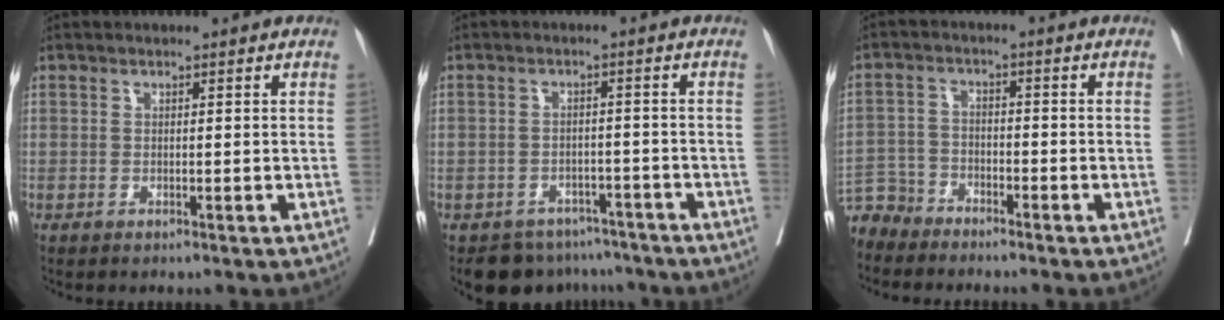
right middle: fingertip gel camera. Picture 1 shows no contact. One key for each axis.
{"total": 7.4, "fx": -6.3, "fy": 3.9, "fz": 0.4, "tx": 0.011, "ty": 0.014, "tz": -0.081}
{"total": 5.0, "fx": -4.7, "fy": 1.4, "fz": -0.7, "tx": 0.015, "ty": -0.003, "tz": -0.097}